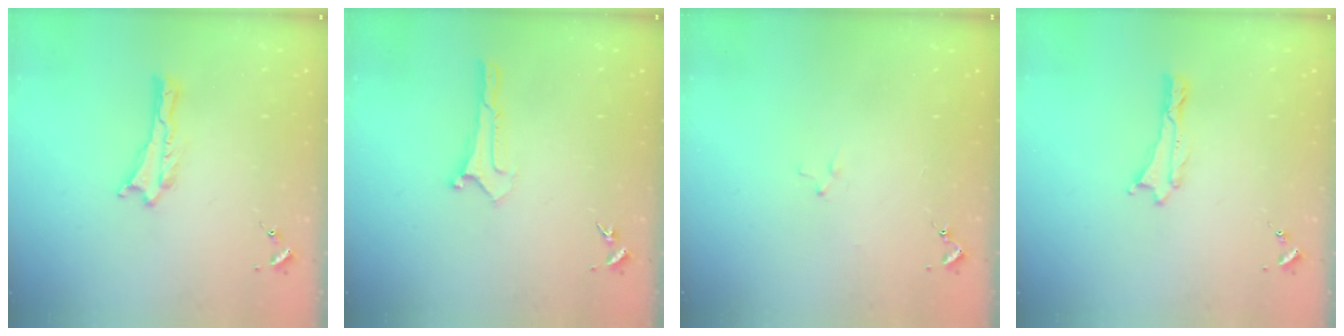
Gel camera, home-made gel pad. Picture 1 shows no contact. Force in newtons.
{"total": 0.0}
{"total": 0.8, "press": 0.8, "slide": 0.2}
{"total": 0.0}